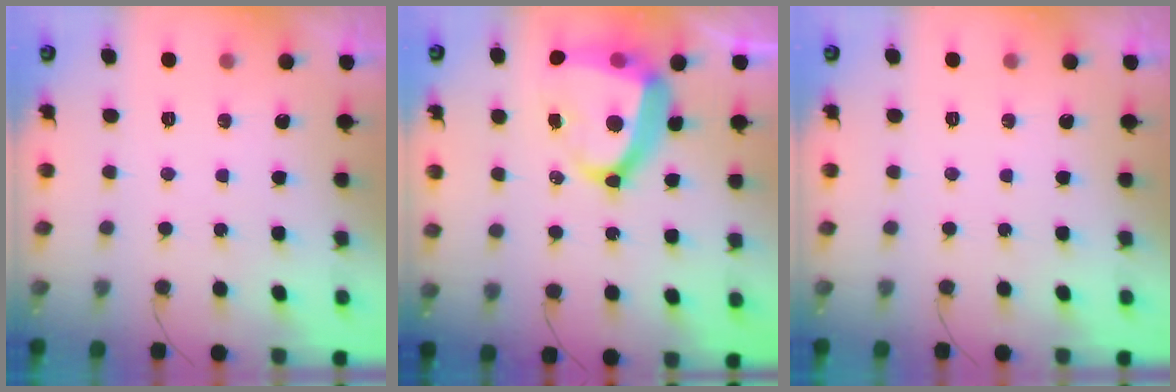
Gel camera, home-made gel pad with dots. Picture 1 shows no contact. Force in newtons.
{"total": 16.3, "press": 16.1, "slide": 2.4}
{"total": 0.0}